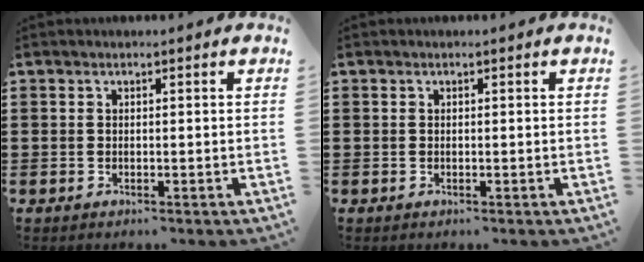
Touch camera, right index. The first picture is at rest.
{"total": 0.0}